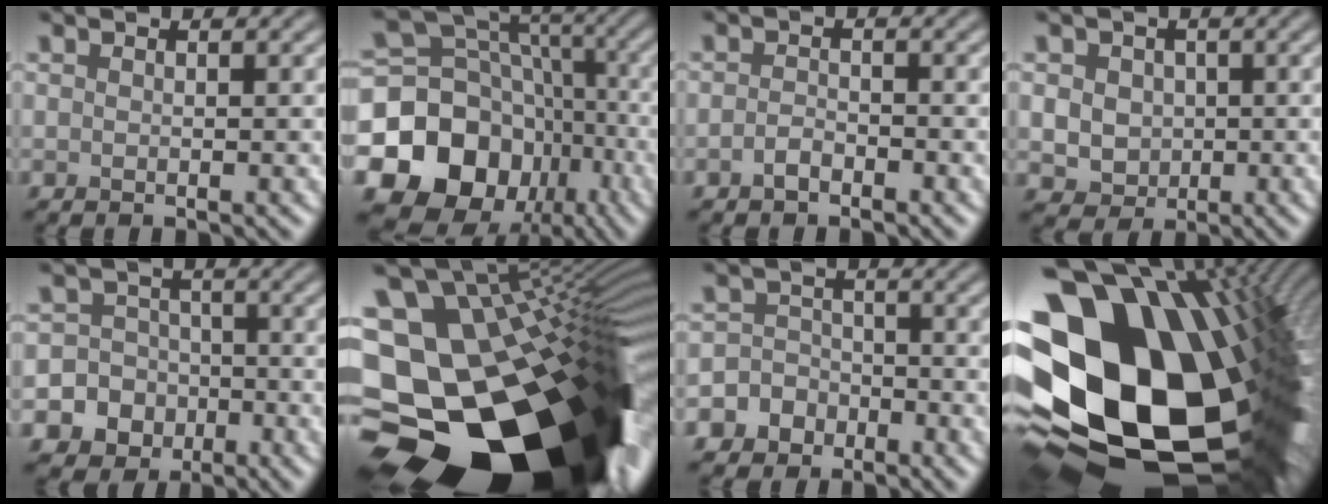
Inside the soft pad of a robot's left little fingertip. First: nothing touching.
{"total": 16.2, "force": [-6.1, 13.3, 7.0], "torque": [-0.144, 0.000, -0.117]}
{"total": 1.3, "force": [-0.9, 0.5, 0.7], "torque": [-0.015, 0.002, -0.020]}
{"total": 3.9, "force": [0.3, 3.4, 1.8], "torque": [-0.028, 0.010, -0.004]}
{"total": 8.8, "force": [-4.0, 7.7, 1.0], "torque": [-0.016, -0.022, -0.086]}
{"total": 21.9, "force": [-8.8, 13.7, 14.7], "torque": [-0.208, -0.026, -0.105]}
{"total": 5.7, "force": [-3.3, 4.6, 0.6], "torque": [0.012, -0.005, -0.079]}
{"total": 22.2, "force": [-1.7, 15.6, 15.7], "torque": [-0.299, -0.091, 0.022]}